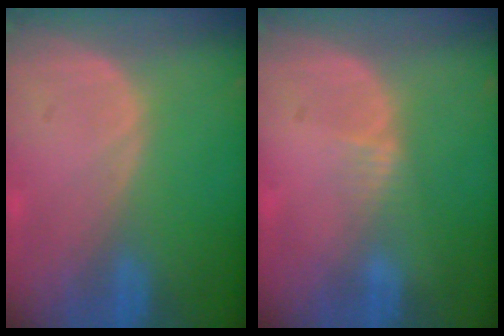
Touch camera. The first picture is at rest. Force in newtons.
{"total": 1.4, "press": 1.1, "slide": 0.8}